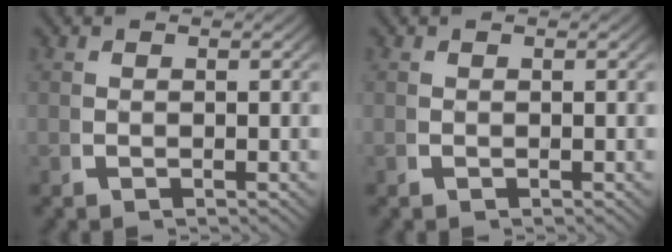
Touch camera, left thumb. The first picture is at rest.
{"total": 0.0}